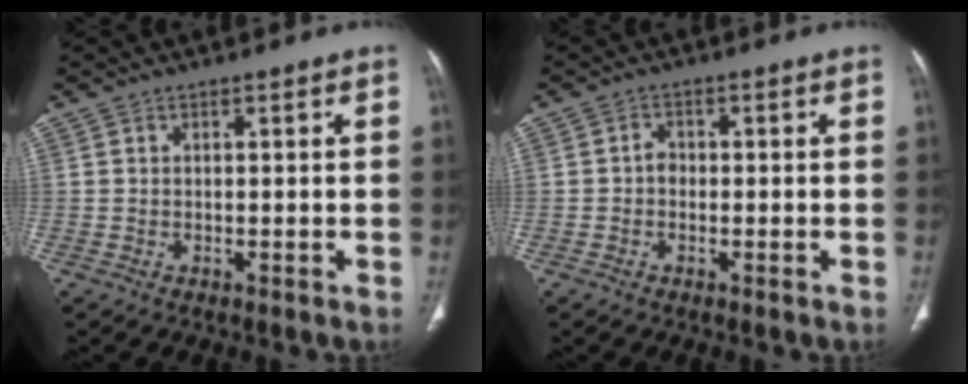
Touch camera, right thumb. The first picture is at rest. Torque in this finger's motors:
{"motor_torque": [0.36, 0.11, 0.23, -0.37, -0.02]}